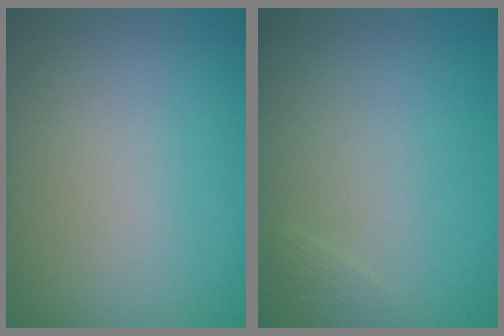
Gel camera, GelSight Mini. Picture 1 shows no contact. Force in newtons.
{"total": 0.5, "press": 0.5, "slide": 0.1}